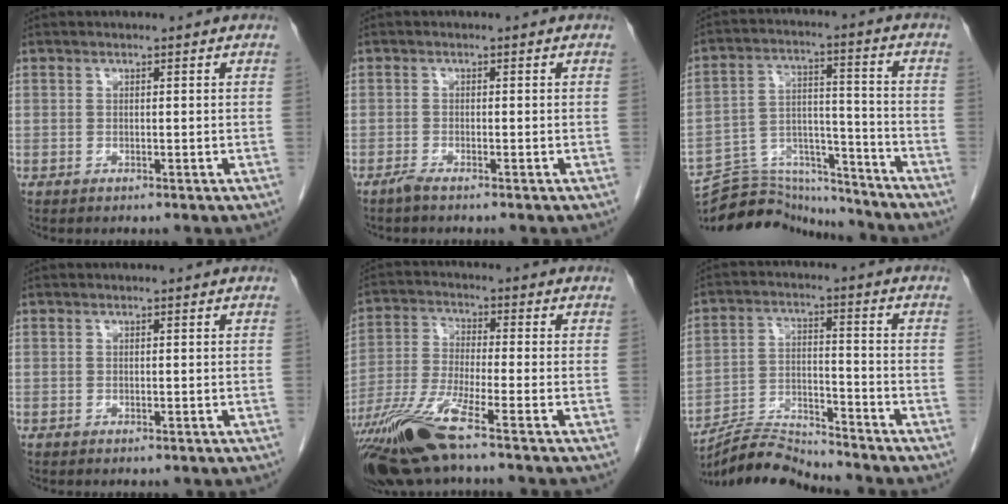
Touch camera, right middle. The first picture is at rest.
{"total": 1.3, "force": [-1.1, -0.1, 0.7], "torque": [-0.020, -0.003, -0.024]}
{"total": 15.2, "force": [-14.9, 2.4, 1.4], "torque": [-0.027, 0.040, -0.237]}
{"total": 0.0}
{"total": 11.3, "force": [-7.4, -0.1, 8.6], "torque": [-0.181, -0.029, -0.142]}
{"total": 8.5, "force": [-8.5, -0.6, 0.2], "torque": [-0.007, 0.009, -0.154]}